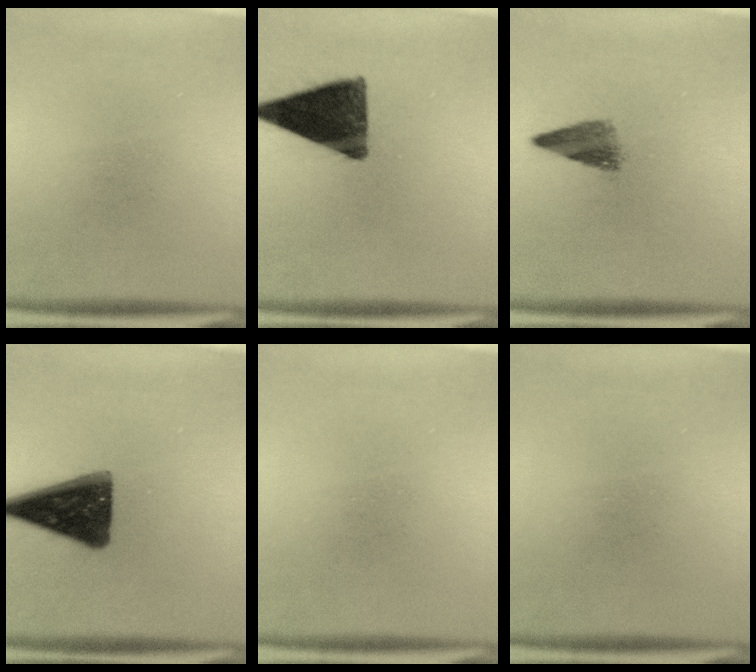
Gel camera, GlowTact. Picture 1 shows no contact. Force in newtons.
{"total": 13.0}
{"total": 3.5}
{"total": 13.8}
{"total": 0.0}
{"total": 0.0}